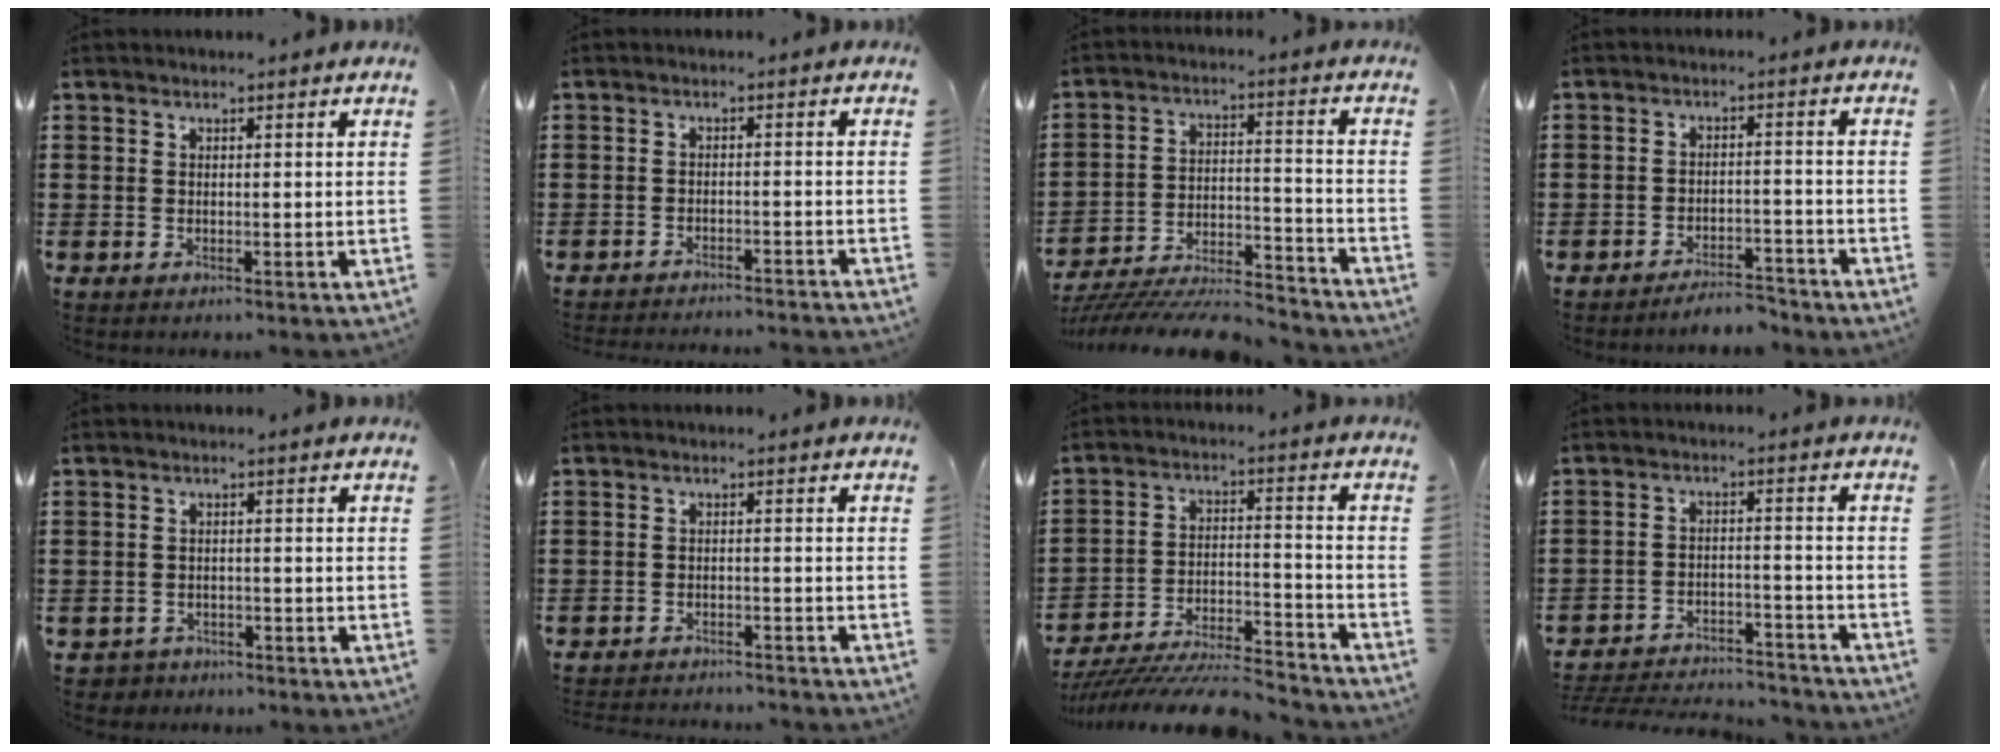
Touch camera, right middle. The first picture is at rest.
{"total": 2.2, "force": [-2.2, -0.3, 0.2], "torque": [-0.007, 0.000, -0.045]}
{"total": 8.5, "force": [-8.1, 0.9, 2.4], "torque": [-0.034, 0.014, -0.157]}
{"total": 4.2, "force": [-4.1, 0.3, 0.3], "torque": [-0.009, 0.001, -0.085]}
{"total": 1.6, "force": [-1.5, 0.5, -0.2], "torque": [-0.006, -0.001, -0.035]}
{"total": 2.2, "force": [-2.2, -0.1, 0.1], "torque": [-0.008, -0.002, -0.046]}
{"total": 9.4, "force": [-8.9, 0.9, 2.9], "torque": [-0.045, 0.019, -0.173]}
{"total": 4.6, "force": [-4.5, 0.5, 0.8], "torque": [-0.025, -0.001, -0.094]}